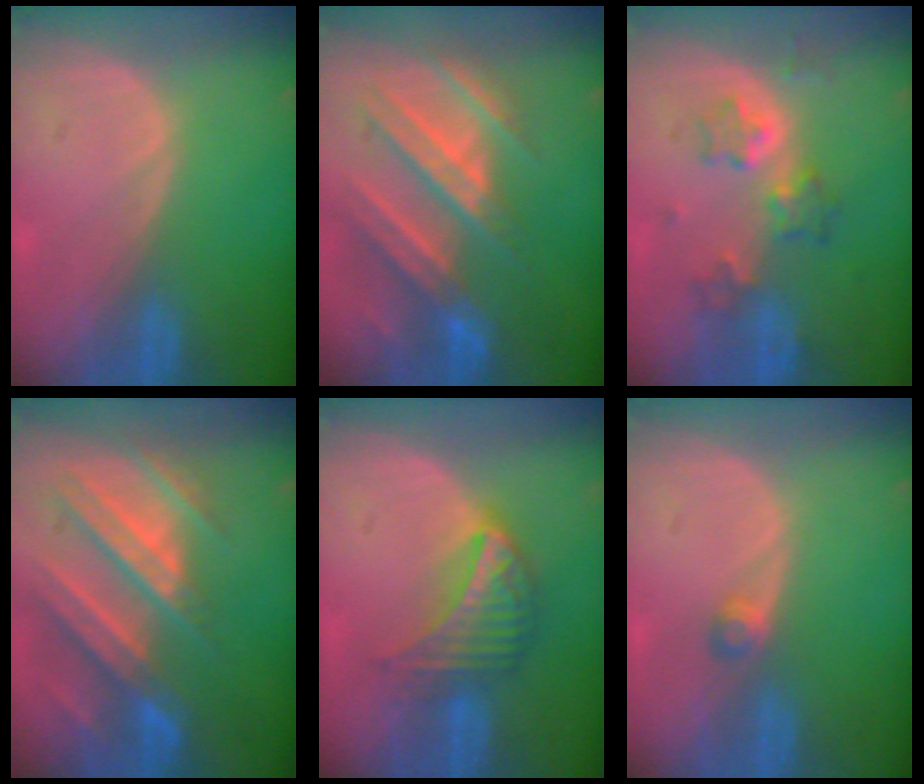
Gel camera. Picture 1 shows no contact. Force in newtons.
{"total": 10.4, "press": 9.6, "slide": 4.0}
{"total": 5.6, "press": 5.6, "slide": 0.4}
{"total": 11.1, "press": 9.8, "slide": 5.2}
{"total": 7.5, "press": 6.6, "slide": 3.6}
{"total": 1.8, "press": 1.6, "slide": 0.8}